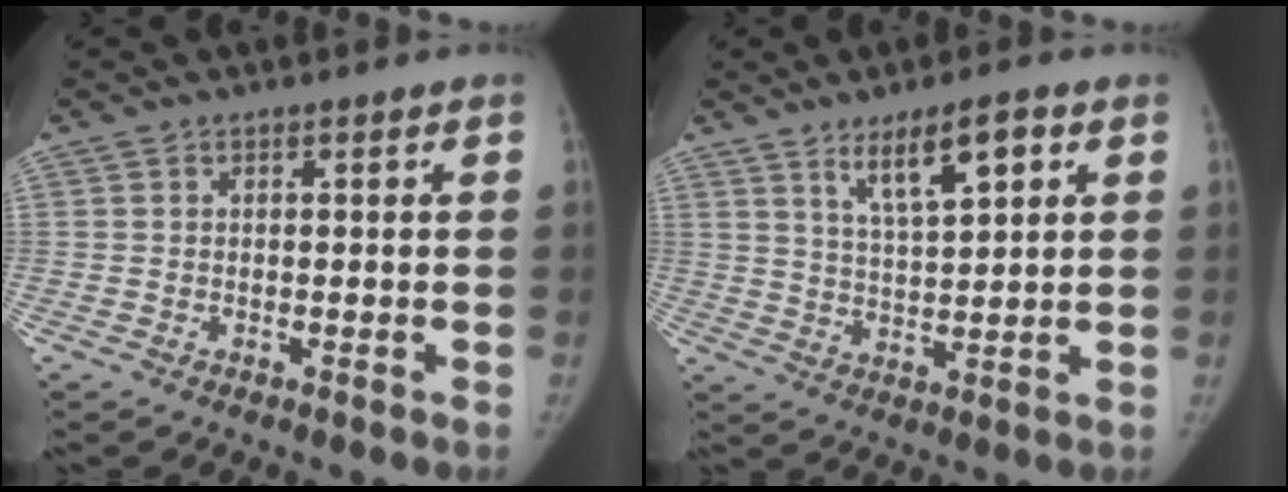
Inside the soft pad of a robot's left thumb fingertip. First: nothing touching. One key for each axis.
{"total": 8.5, "fx": 4.6, "fy": 2.4, "fz": 6.8, "tx": -0.108, "ty": -0.024, "tz": 0.084}